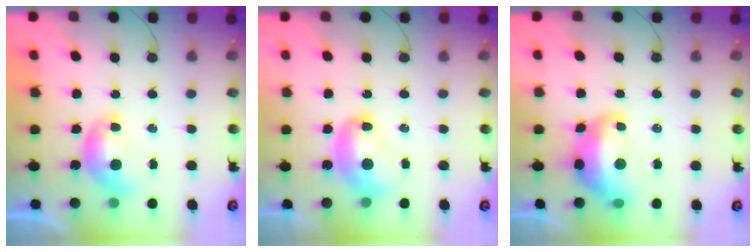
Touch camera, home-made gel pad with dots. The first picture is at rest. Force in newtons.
{"total": 3.6, "press": 3.6, "slide": 0.2}
{"total": 6.2, "press": 6.1, "slide": 1.1}